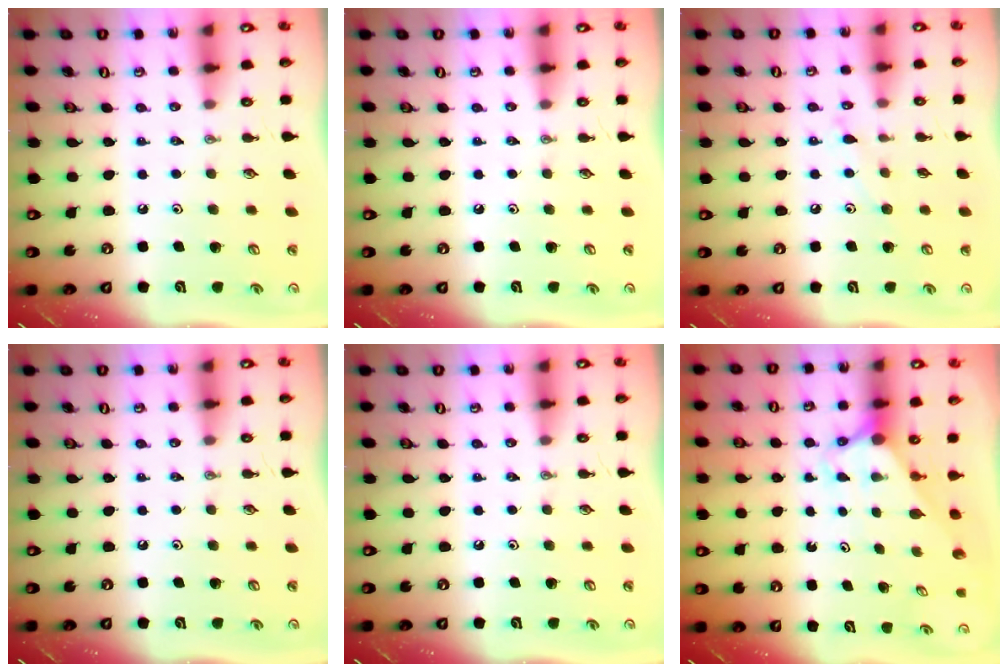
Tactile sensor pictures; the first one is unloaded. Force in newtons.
{"total": 0.0}
{"total": 6.7, "press": 6.7, "slide": 0.4}
{"total": 0.0}
{"total": 0.0}
{"total": 2.9, "press": 2.9, "slide": 0.0}